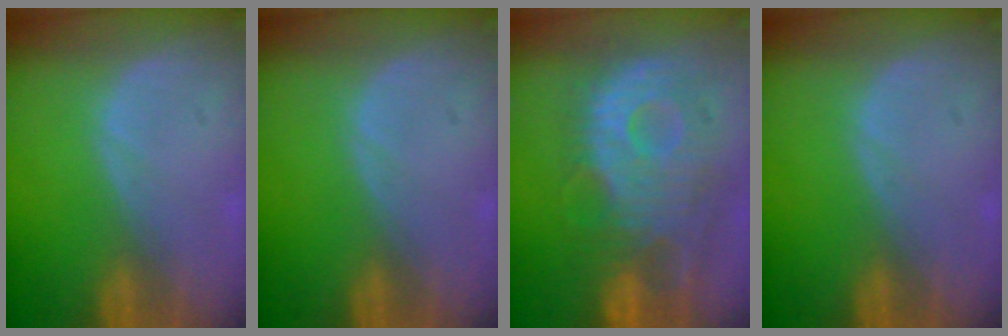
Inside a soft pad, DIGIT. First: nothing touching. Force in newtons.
{"total": 0.0}
{"total": 12.0, "press": 10.8, "slide": 5.3}
{"total": 0.0}